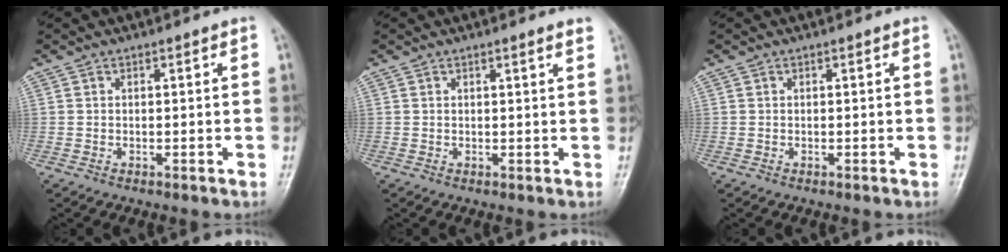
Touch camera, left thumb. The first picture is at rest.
{"total": 2.1, "force": [1.5, 0.0, 1.4], "torque": [-0.015, -0.001, 0.018]}
{"total": 0.0}